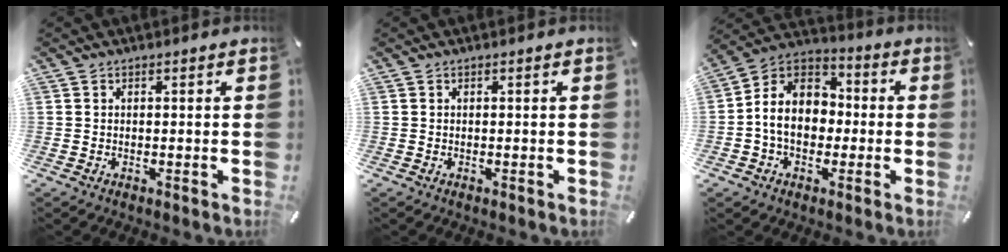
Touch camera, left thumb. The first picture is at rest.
{"total": 0.0}
{"total": 10.8, "force": [-1.8, 8.9, 5.8], "torque": [-0.137, 0.013, -0.038]}